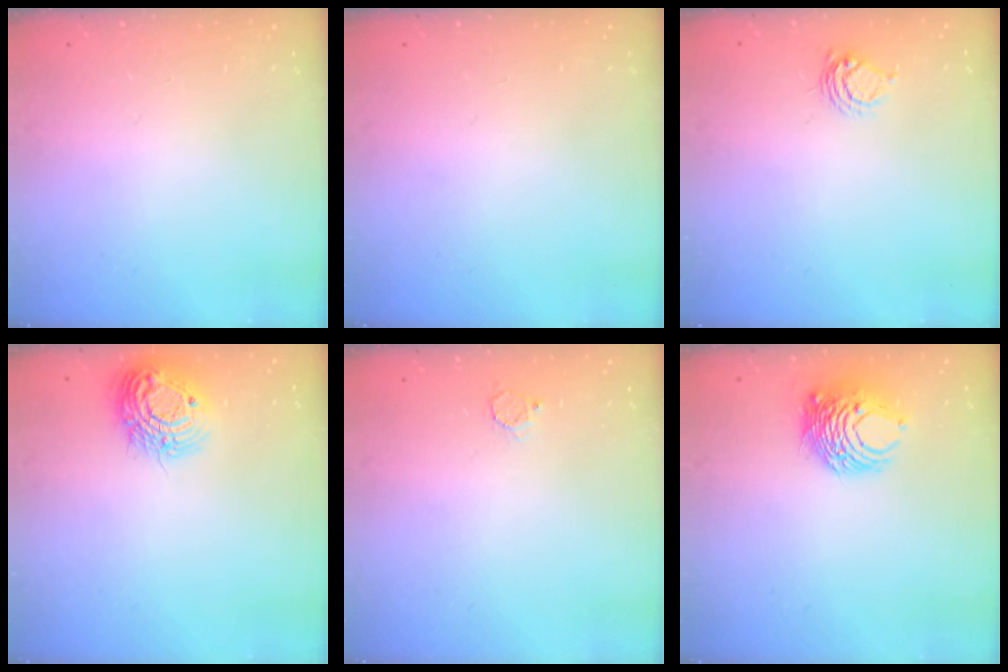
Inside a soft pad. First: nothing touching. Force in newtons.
{"total": 0.0}
{"total": 6.6, "press": 6.6, "slide": 0.7}
{"total": 14.4, "press": 14.4, "slide": 1.0}
{"total": 2.1, "press": 2.1, "slide": 0.2}
{"total": 8.6, "press": 8.6, "slide": 0.4}